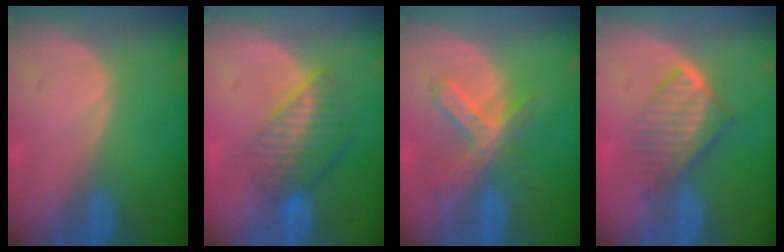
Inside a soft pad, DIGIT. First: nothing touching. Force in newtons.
{"total": 7.0, "press": 6.0, "slide": 3.5}
{"total": 6.9, "press": 5.9, "slide": 3.5}
{"total": 6.6, "press": 5.9, "slide": 2.9}